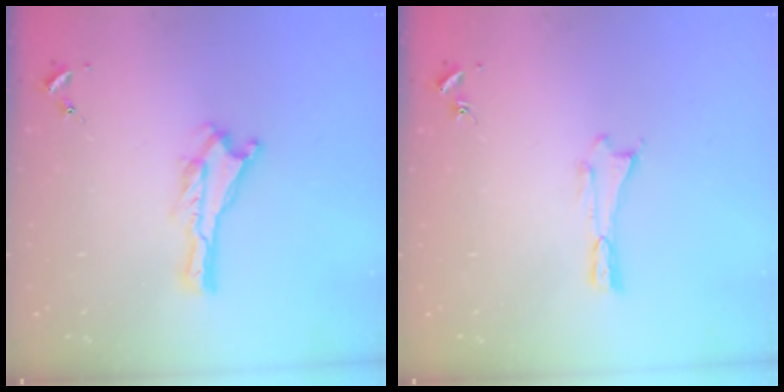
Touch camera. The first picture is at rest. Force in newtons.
{"total": 0.0}